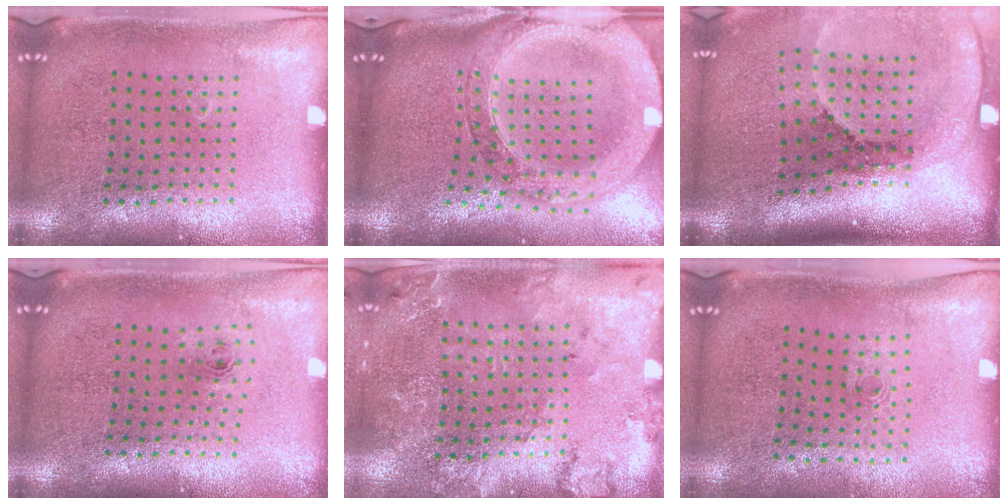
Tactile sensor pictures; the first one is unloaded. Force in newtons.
{"total": 3.8, "press": 3.0, "slide": 2.3}
{"total": 2.7, "press": 1.9, "slide": 2.0}
{"total": 0.8, "press": 0.4, "slide": 0.7}
{"total": 1.9, "press": 1.9, "slide": 0.2}
{"total": 0.5, "press": 0.3, "slide": 0.4}